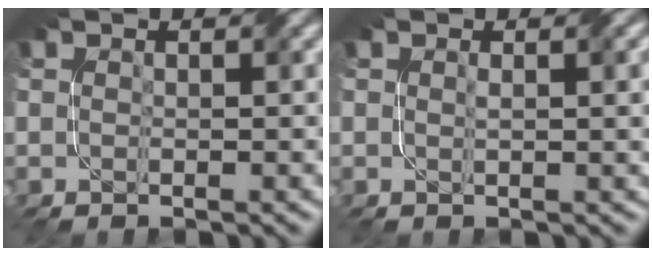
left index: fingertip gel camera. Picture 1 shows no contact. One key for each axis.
{"total": 2.3, "fx": 0.5, "fy": 0.7, "fz": 2.1, "tx": -0.027, "ty": 0.004, "tz": 0.010}